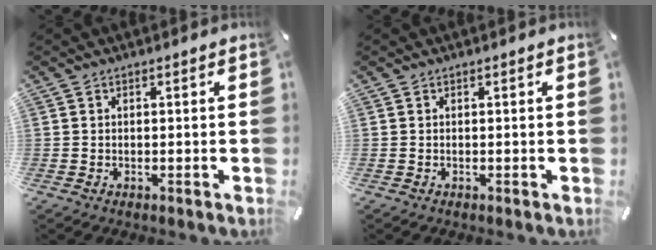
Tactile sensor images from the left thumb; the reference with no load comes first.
{"total": 0.0}